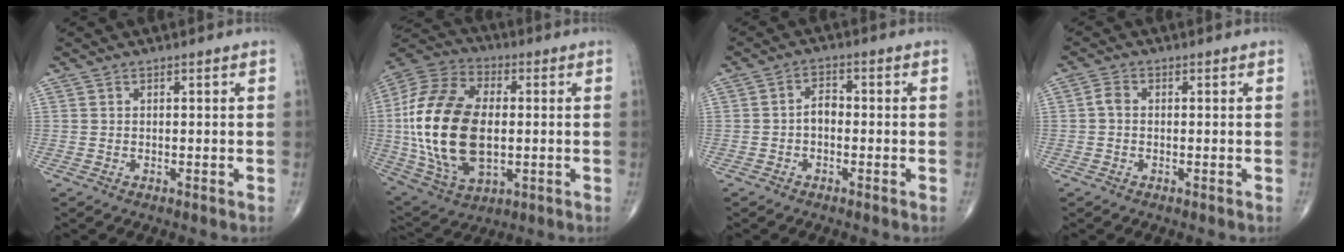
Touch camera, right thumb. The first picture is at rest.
{"total": 25.0, "force": [-0.5, 14.5, 20.4], "torque": [-0.421, -0.002, -0.003]}
{"total": 3.0, "force": [-0.8, 2.0, 2.2], "torque": [-0.027, 0.015, -0.021]}
{"total": 1.8, "force": [-0.2, 1.3, 1.3], "torque": [-0.021, 0.004, -0.009]}